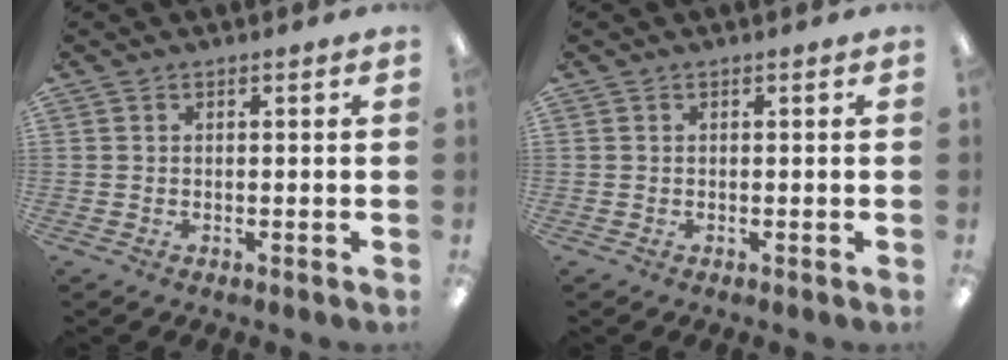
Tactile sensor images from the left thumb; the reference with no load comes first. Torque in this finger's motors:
{"motor_torque": [0.00, 0.00, -0.18, 0.18, 0.00]}